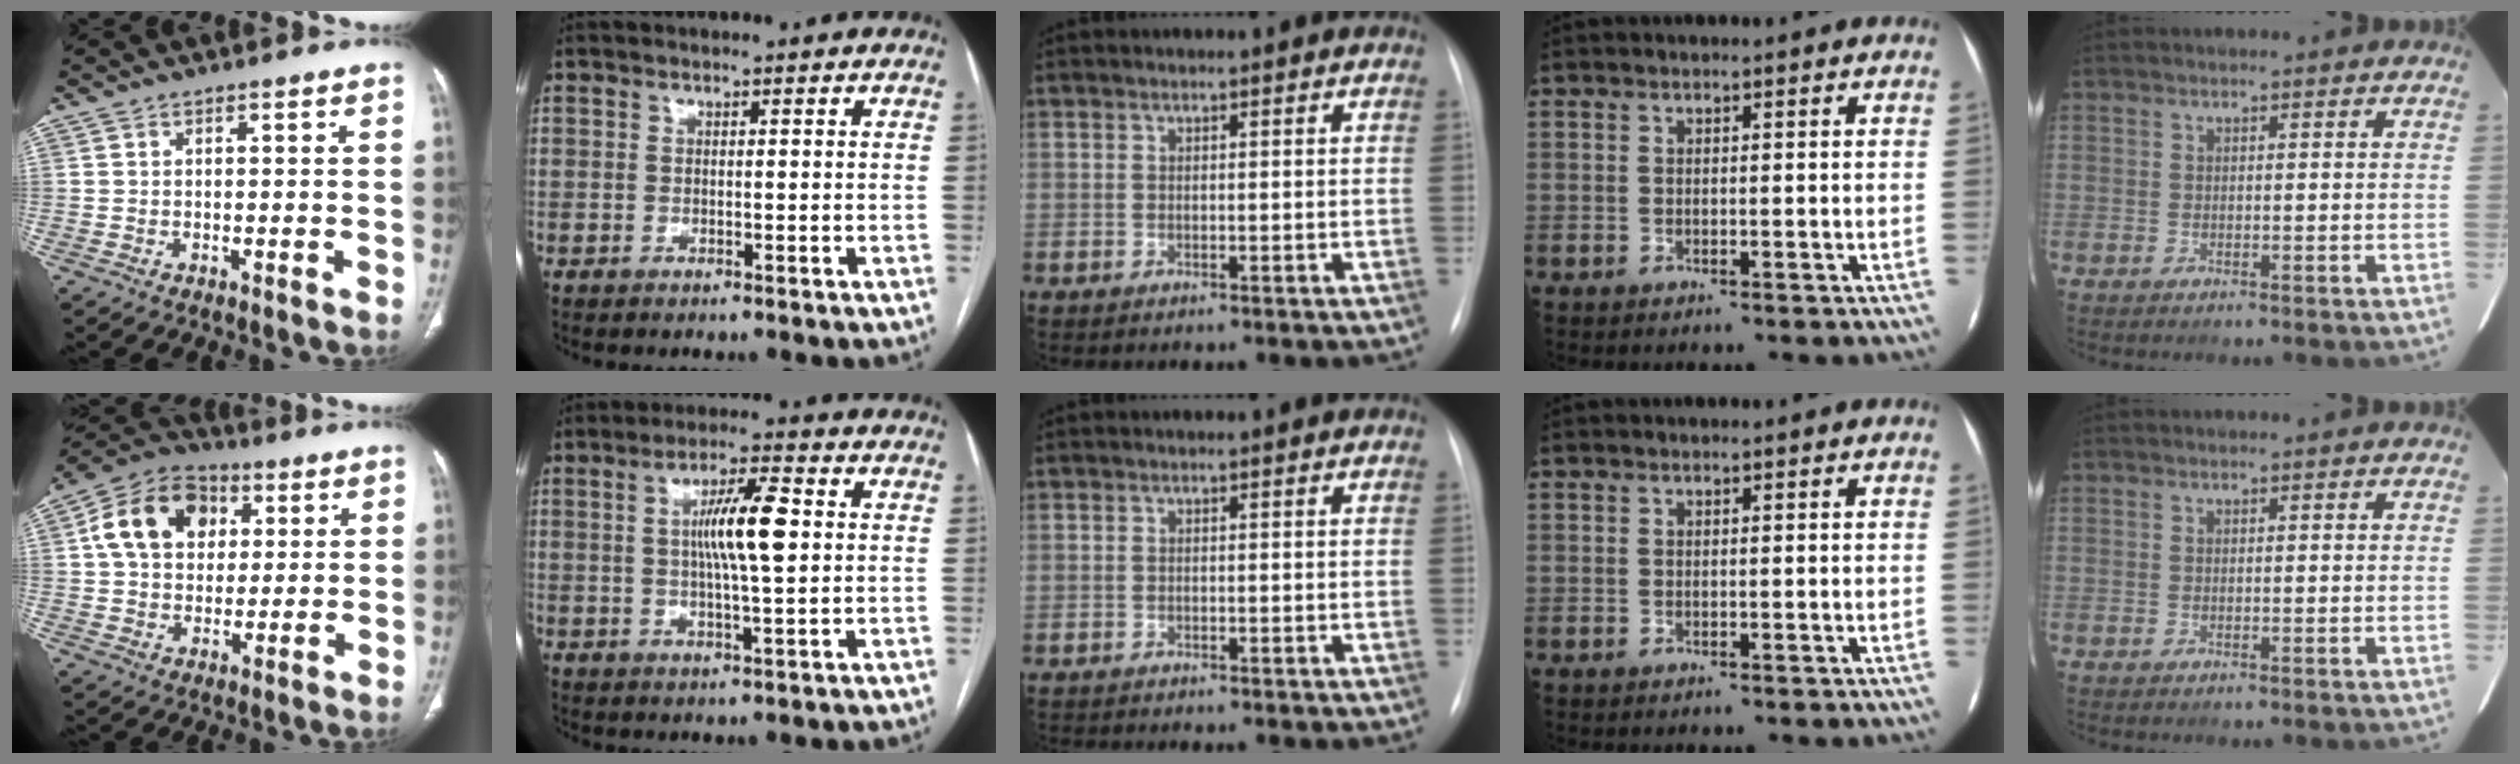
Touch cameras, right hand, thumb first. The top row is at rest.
{"thumb": {"total": 14.6, "force": [3.6, 11.0, 8.8], "torque": [-0.131, 0.010, 0.052]}, "index": {"total": 8.4, "force": [1.2, 0.7, 8.3], "torque": [-0.150, 0.005, 0.019]}, "middle": {"total": 4.2, "force": [-3.8, 0.3, 1.7], "torque": [-0.018, -0.005, -0.051]}}